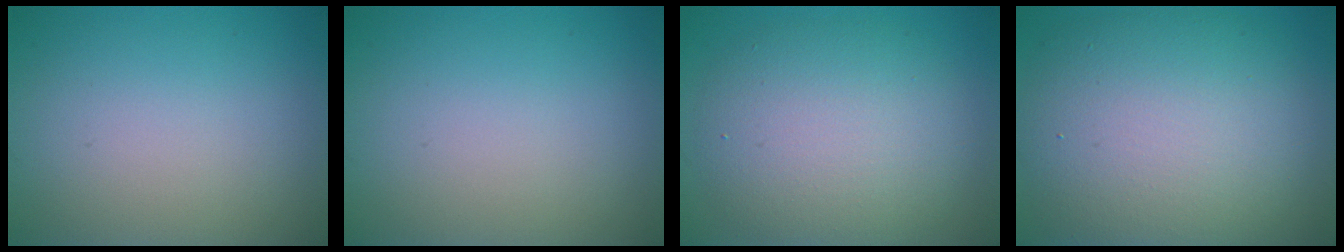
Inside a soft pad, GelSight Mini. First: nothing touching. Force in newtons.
{"total": 0.0}
{"total": 7.4, "press": 7.4, "slide": 0.4}
{"total": 11.3, "press": 11.3, "slide": 0.7}